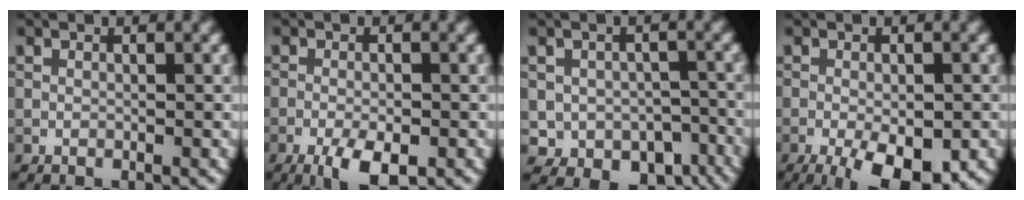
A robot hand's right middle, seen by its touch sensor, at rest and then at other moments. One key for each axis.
{"total": 4.5, "fx": -2.5, "fy": 1.4, "fz": 3.5, "tx": -0.062, "ty": -0.003, "tz": -0.042}
{"total": 5.8, "fx": -2.3, "fy": 4.5, "fz": 2.8, "tx": -0.037, "ty": -0.026, "tz": -0.023}
{"total": 7.6, "fx": -3.7, "fy": 2.5, "fz": 6.2, "tx": -0.095, "ty": -0.010, "tz": -0.053}